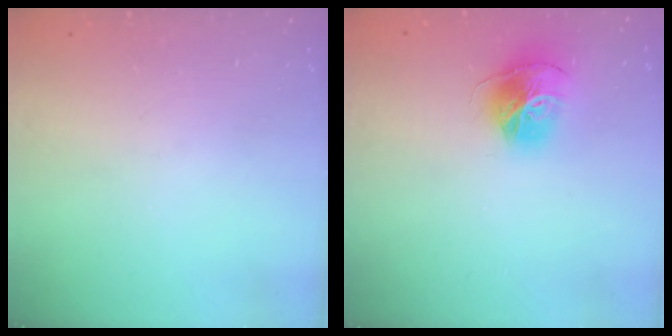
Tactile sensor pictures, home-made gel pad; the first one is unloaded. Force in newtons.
{"total": 14.8, "press": 14.7, "slide": 1.6}